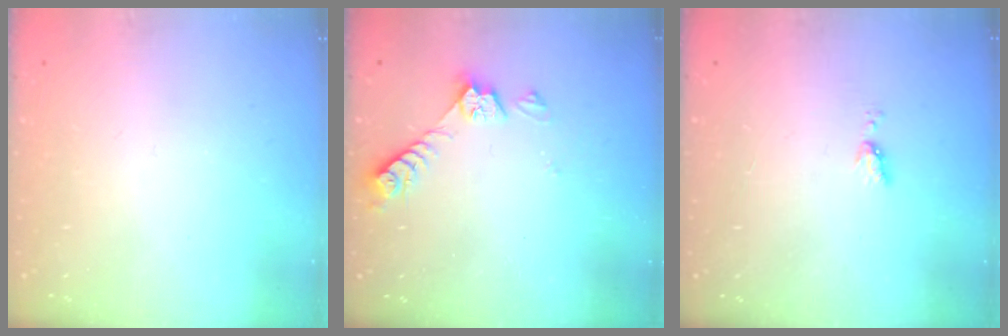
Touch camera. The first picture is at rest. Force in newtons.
{"total": 4.9, "press": 4.8, "slide": 0.6}
{"total": 4.0, "press": 4.0, "slide": 0.5}